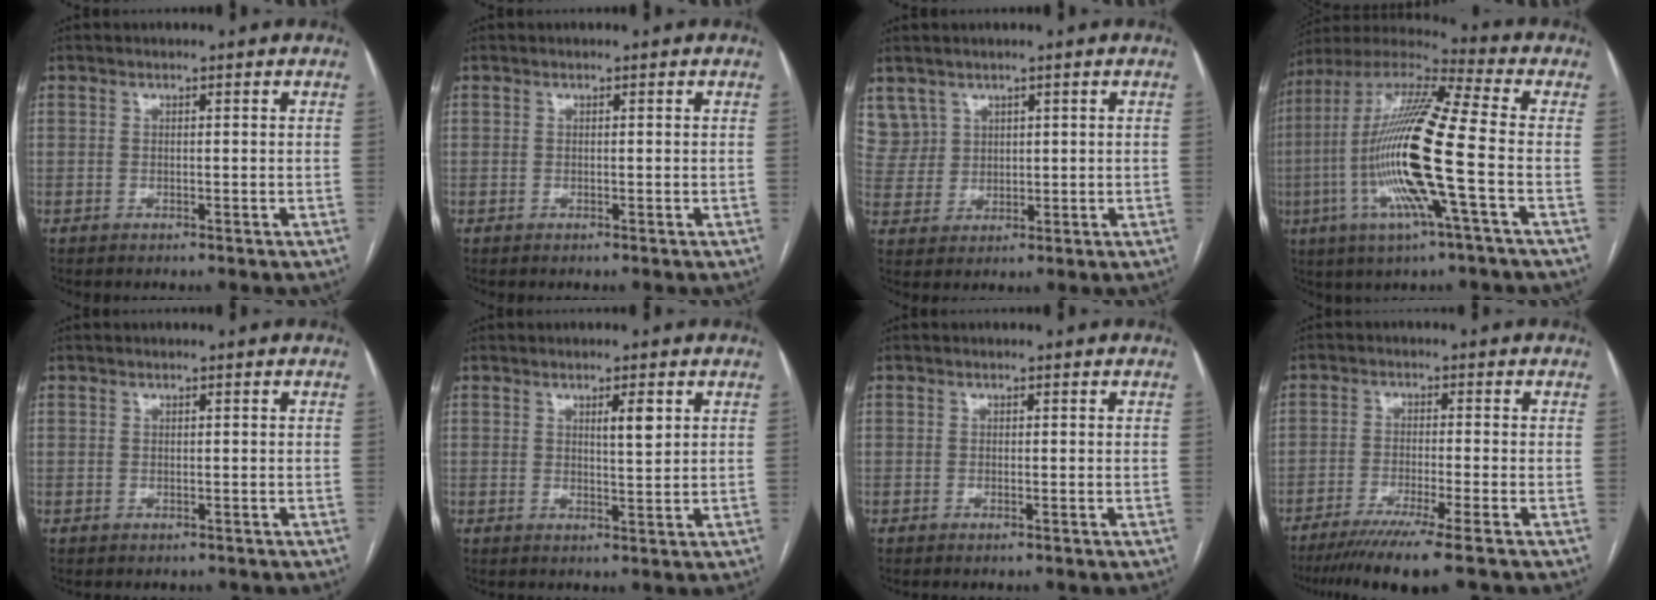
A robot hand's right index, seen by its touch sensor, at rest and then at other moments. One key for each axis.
{"total": 0.0}
{"total": 5.7, "fx": 3.6, "fy": 4.5, "fz": -0.2, "tx": 0.004, "ty": 0.012, "tz": 0.083}
{"total": 18.9, "fx": -3.8, "fy": 0.6, "fz": 18.6, "tx": -0.379, "ty": -0.007, "tz": -0.080}
{"total": 0.6, "fx": -0.3, "fy": 0.6, "fz": 0.0, "tx": -0.001, "ty": 0.005, "tz": -0.002}
{"total": 2.9, "fx": 1.4, "fy": 0.5, "fz": 2.5, "tx": -0.044, "ty": -0.002, "tz": 0.024}
{"total": 0.6, "fx": -0.4, "fy": 0.0, "fz": 0.4, "tx": -0.008, "ty": -0.001, "tz": -0.005}
{"total": 10.1, "fx": -7.7, "fy": -1.1, "fz": 6.5, "tx": -0.092, "ty": -0.029, "tz": -0.121}